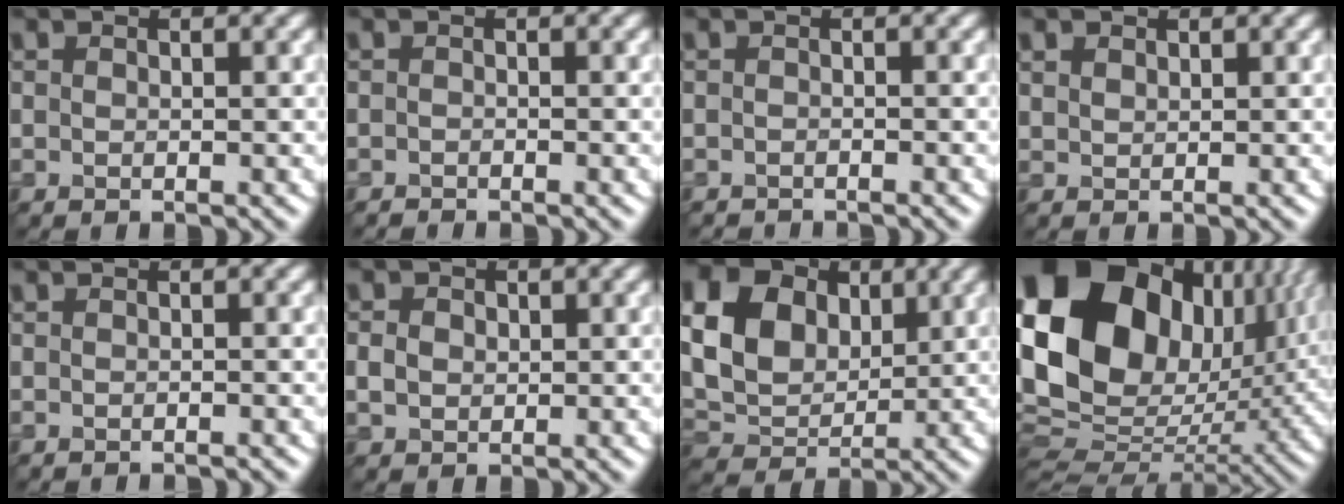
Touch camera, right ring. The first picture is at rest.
{"total": 0.5, "force": [-0.5, -0.1, 0.0], "torque": [-0.003, -0.004, -0.011]}
{"total": 1.1, "force": [-1.1, -0.1, -0.1], "torque": [0.000, -0.011, -0.021]}
{"total": 0.9, "force": [0.7, 0.5, 0.3], "torque": [-0.014, -0.002, 0.013]}
{"total": 0.6, "force": [-0.6, -0.1, 0.0], "torque": [-0.004, -0.004, -0.011]}
{"total": 1.8, "force": [0.0, 1.5, 1.0], "torque": [-0.022, -0.004, -0.002]}
{"total": 10.5, "force": [2.7, 7.9, 6.4], "torque": [-0.163, 0.021, 0.038]}
{"total": 21.1, "force": [5.4, 15.0, 13.8], "torque": [-0.285, 0.011, 0.107]}